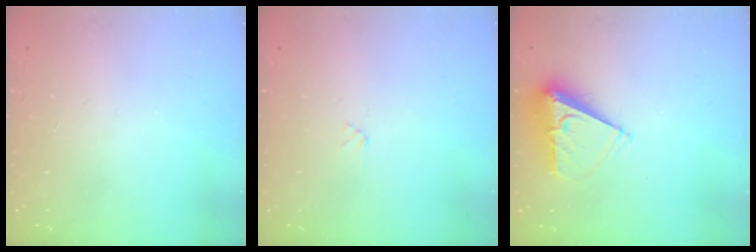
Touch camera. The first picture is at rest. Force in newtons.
{"total": 1.2, "press": 1.2, "slide": 0.1}
{"total": 7.0, "press": 7.0, "slide": 0.3}